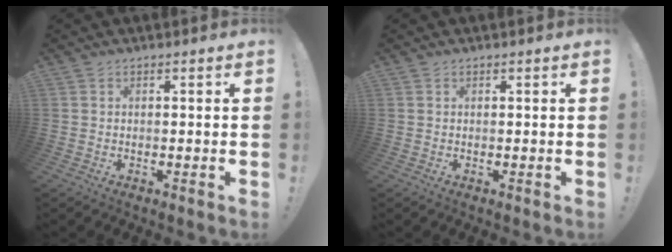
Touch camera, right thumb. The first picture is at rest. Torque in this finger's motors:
{"motor_torque": [-0.08, 0.06, -0.04, -0.07, 0.01]}